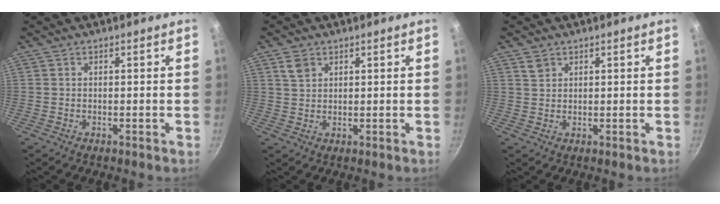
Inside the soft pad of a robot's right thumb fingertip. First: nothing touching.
{"total": 3.1, "force": [1.7, 2.2, 1.5], "torque": [-0.019, -0.001, 0.033]}
{"total": 2.1, "force": [1.3, 1.5, 0.8], "torque": [-0.009, -0.001, 0.025]}